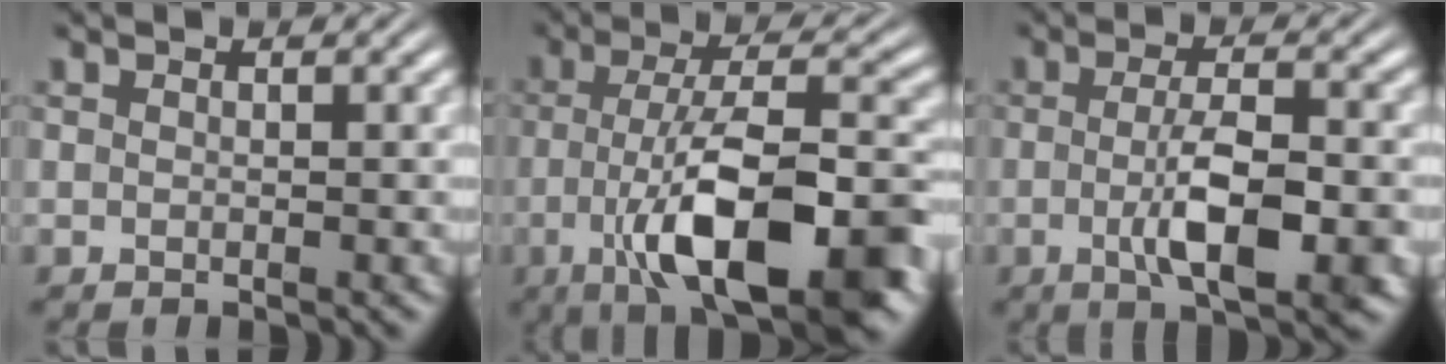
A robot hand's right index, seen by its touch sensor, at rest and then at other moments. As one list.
[{"total": 12.4, "force": [-4.4, 4.3, 10.8], "torque": [-0.174, -0.021, -0.058]}, {"total": 5.7, "force": [-1.3, 1.4, 5.4], "torque": [-0.092, -0.009, -0.020]}]